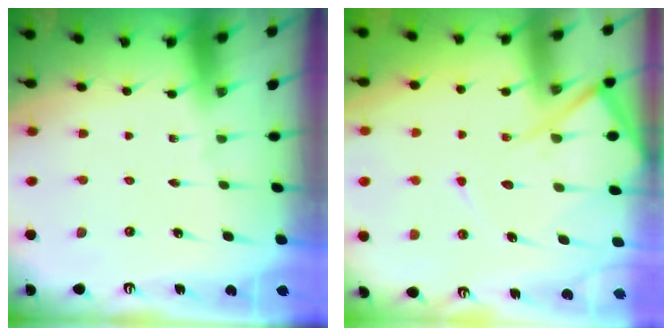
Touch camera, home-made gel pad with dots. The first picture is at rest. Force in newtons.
{"total": 13.1, "press": 13.1, "slide": 1.3}